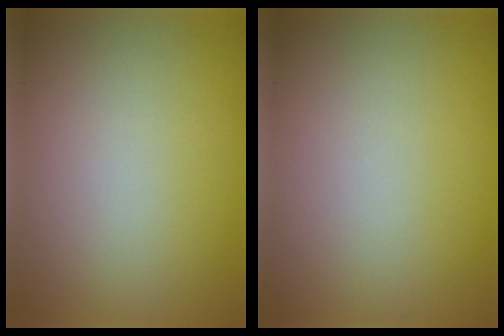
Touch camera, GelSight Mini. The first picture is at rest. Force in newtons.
{"total": 0.0}